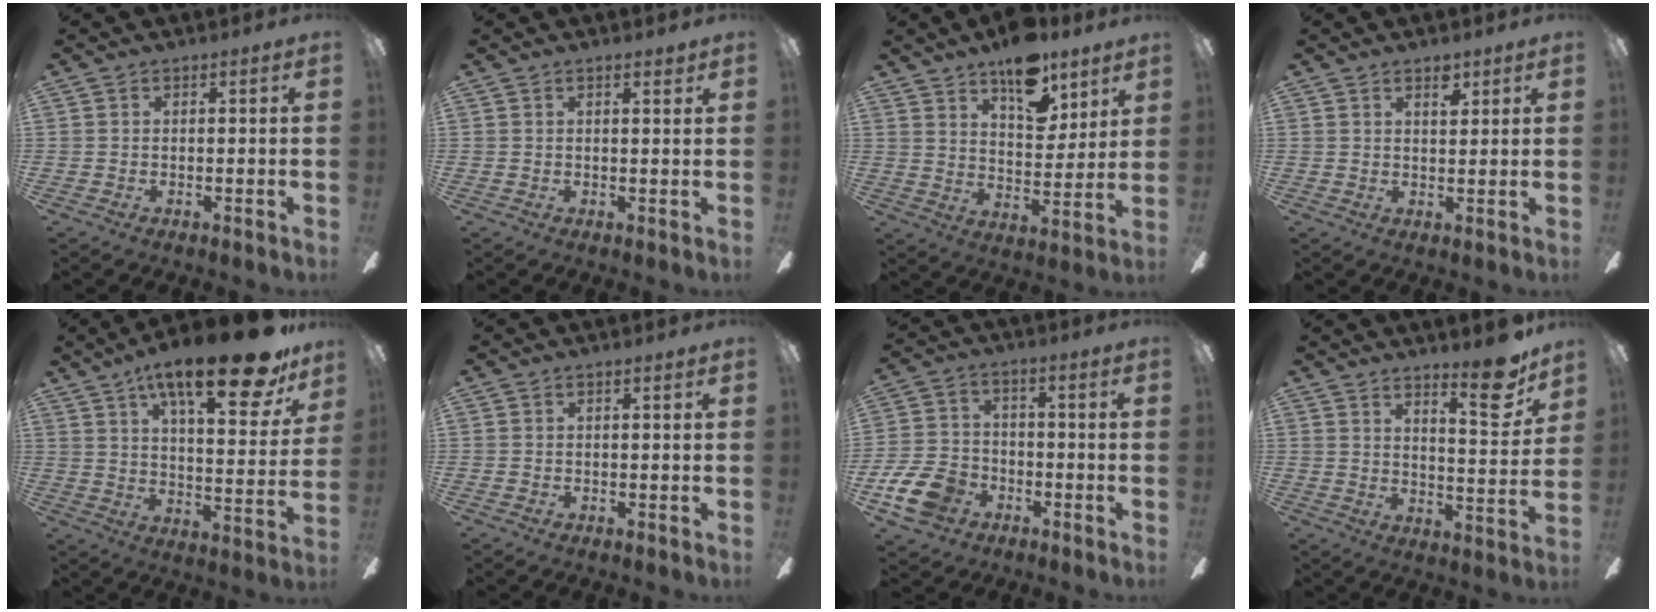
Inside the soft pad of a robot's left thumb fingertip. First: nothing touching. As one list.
[{"total": 1.8, "force": [1.2, 0.3, 1.2], "torque": [-0.019, -0.002, 0.020]}, {"total": 14.3, "force": [10.4, 6.7, 7.3], "torque": [-0.100, -0.059, 0.183]}, {"total": 3.8, "force": [2.6, 1.7, 2.3], "torque": [-0.017, -0.010, 0.039]}, {"total": 22.4, "force": [14.4, 6.9, 15.6], "torque": [-0.237, -0.081, 0.229]}, {"total": 0.0}, {"total": 11.3, "force": [-5.6, 8.0, 5.7], "torque": [-0.139, 0.036, -0.103]}, {"total": 11.6, "force": [8.5, 2.8, 7.5], "torque": [-0.092, -0.061, 0.137]}]